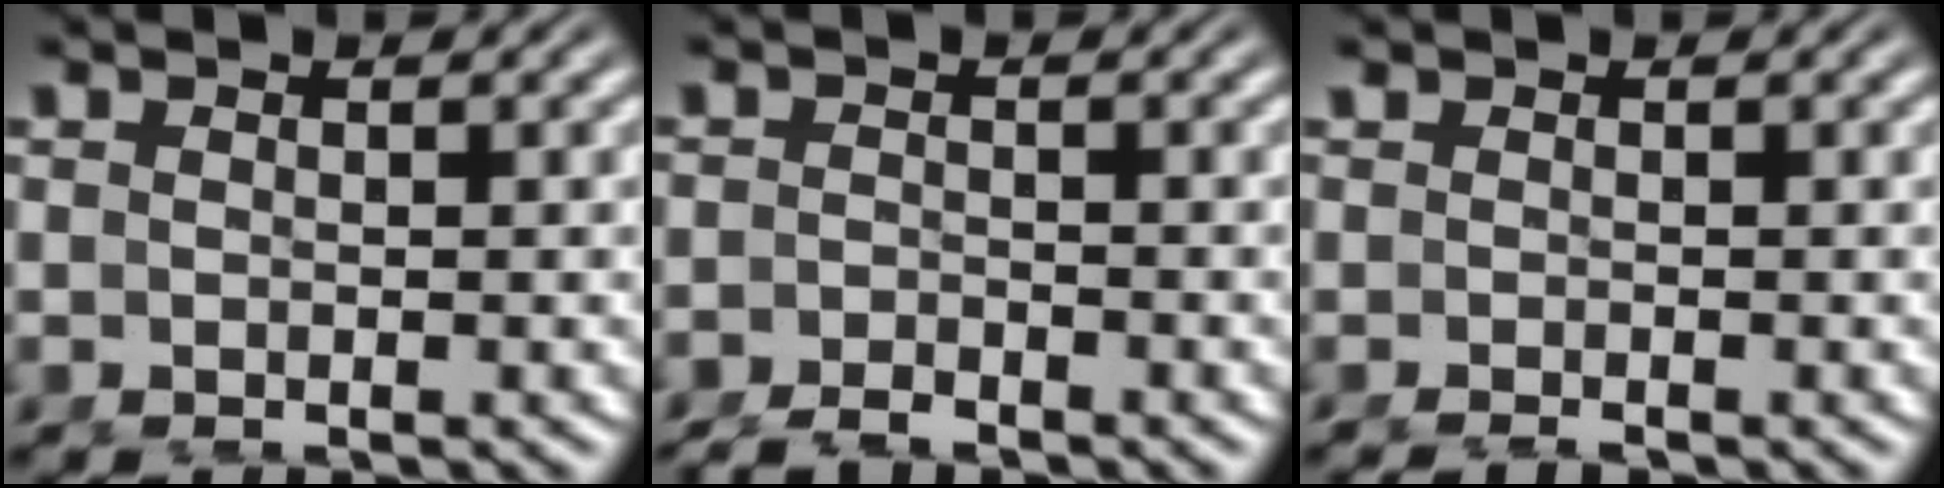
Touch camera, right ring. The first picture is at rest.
{"total": 2.0, "force": [-2.0, -0.1, -0.2], "torque": [0.005, -0.007, -0.035]}
{"total": 0.9, "force": [-0.8, -0.3, -0.3], "torque": [0.005, -0.010, -0.008]}